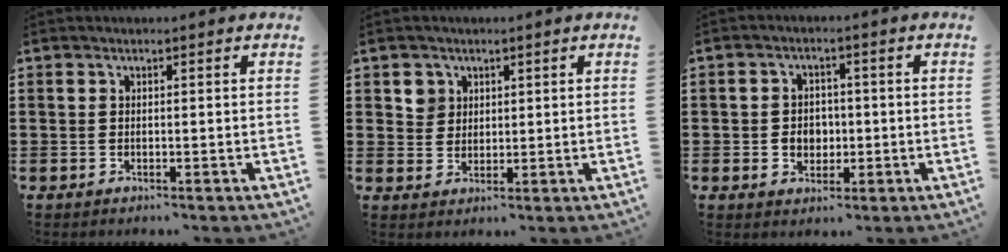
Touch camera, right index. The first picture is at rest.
{"total": 2.9, "force": [1.5, 2.5, 0.2], "torque": [-0.015, 0.011, 0.028]}
{"total": 3.5, "force": [-0.4, 3.1, 1.7], "torque": [-0.033, 0.005, -0.014]}